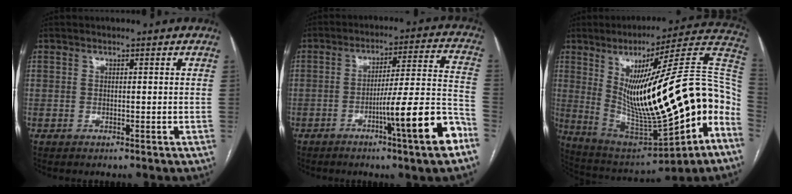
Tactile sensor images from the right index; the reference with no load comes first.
{"total": 14.0, "force": [-7.0, -0.7, 12.1], "torque": [-0.181, -0.004, -0.105]}
{"total": 29.1, "force": [-4.1, 5.6, 28.2], "torque": [-0.400, 0.014, -0.046]}